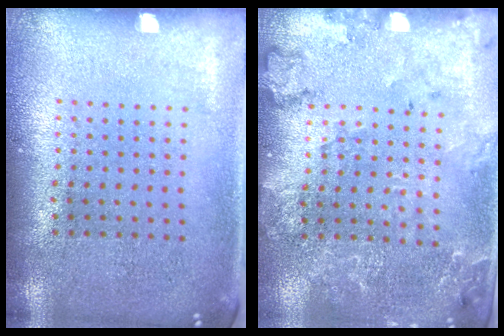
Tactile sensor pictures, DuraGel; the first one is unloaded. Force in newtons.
{"total": 1.9, "press": 1.9, "slide": 0.2}